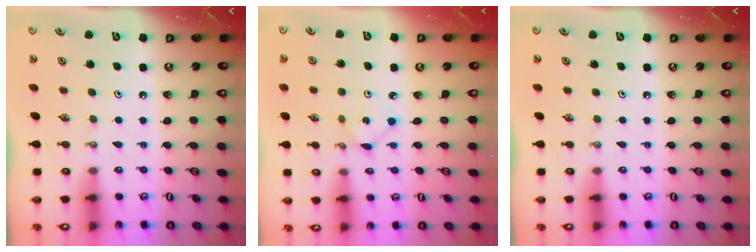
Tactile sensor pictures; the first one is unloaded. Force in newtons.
{"total": 1.6, "press": 1.5, "slide": 0.2}
{"total": 0.0}